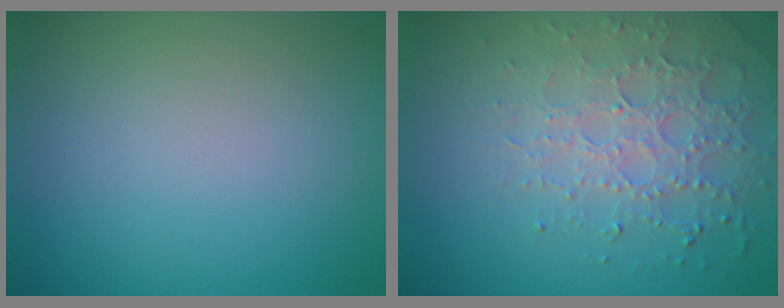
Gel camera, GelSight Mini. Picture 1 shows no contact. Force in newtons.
{"total": 4.4, "press": 3.6, "slide": 2.6}